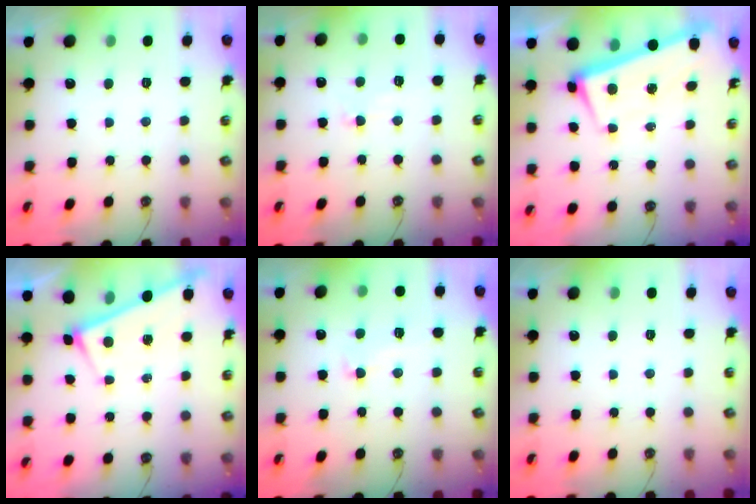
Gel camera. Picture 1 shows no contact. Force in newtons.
{"total": 2.4, "press": 2.4, "slide": 0.6}
{"total": 1.5, "press": 0.4, "slide": 1.4}
{"total": 3.0, "press": 3.0, "slide": 0.2}
{"total": 1.8, "press": 1.5, "slide": 1.0}
{"total": 0.0}